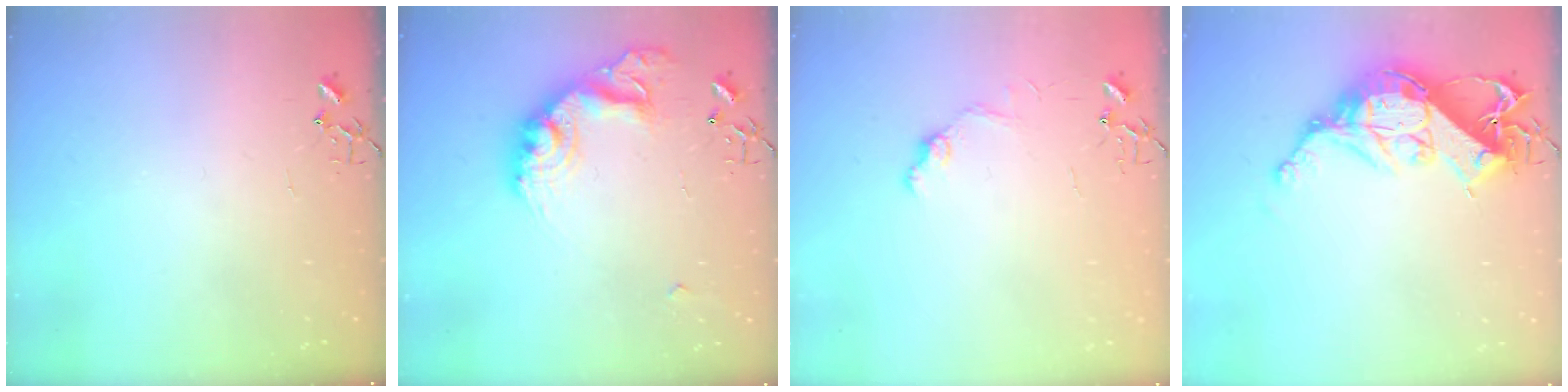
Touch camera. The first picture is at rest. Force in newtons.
{"total": 19.3, "press": 19.2, "slide": 1.2}
{"total": 8.2, "press": 8.2, "slide": 0.8}
{"total": 15.8, "press": 15.7, "slide": 1.2}